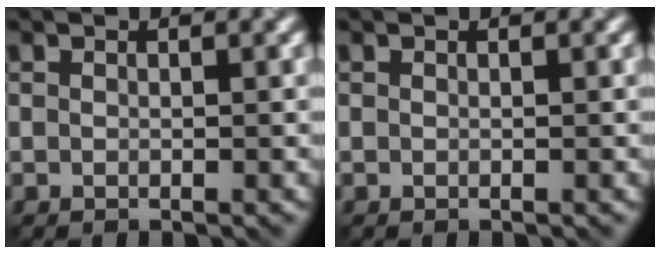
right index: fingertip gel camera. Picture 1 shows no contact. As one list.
[{"total": 0.0}]